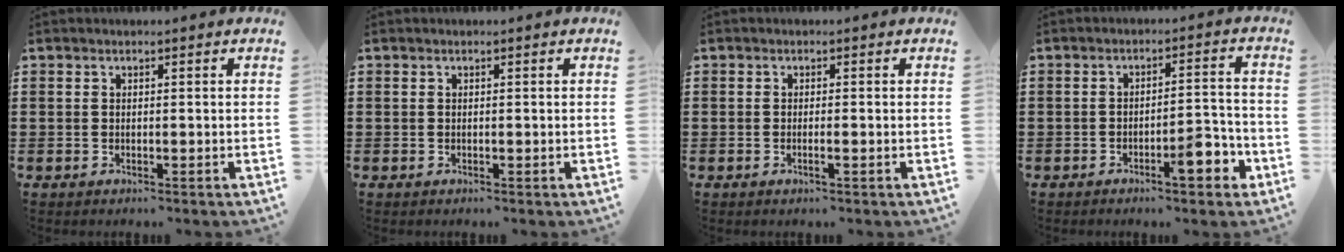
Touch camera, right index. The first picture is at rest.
{"total": 0.0}
{"total": 1.0, "force": [-0.5, -0.1, 0.9], "torque": [-0.015, -0.003, -0.009]}
{"total": 6.3, "force": [-3.3, 1.7, 5.1], "torque": [-0.072, 0.002, -0.054]}